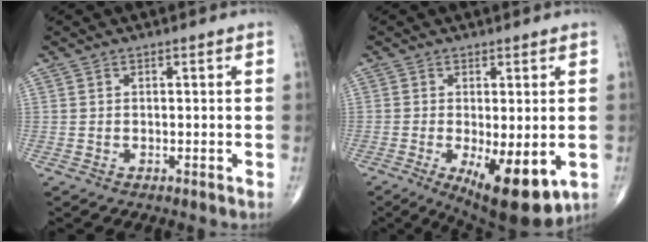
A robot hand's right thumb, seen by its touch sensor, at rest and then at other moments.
{"total": 12.4, "force": [-3.7, 4.4, 11.0], "torque": [-0.157, -0.023, -0.043]}